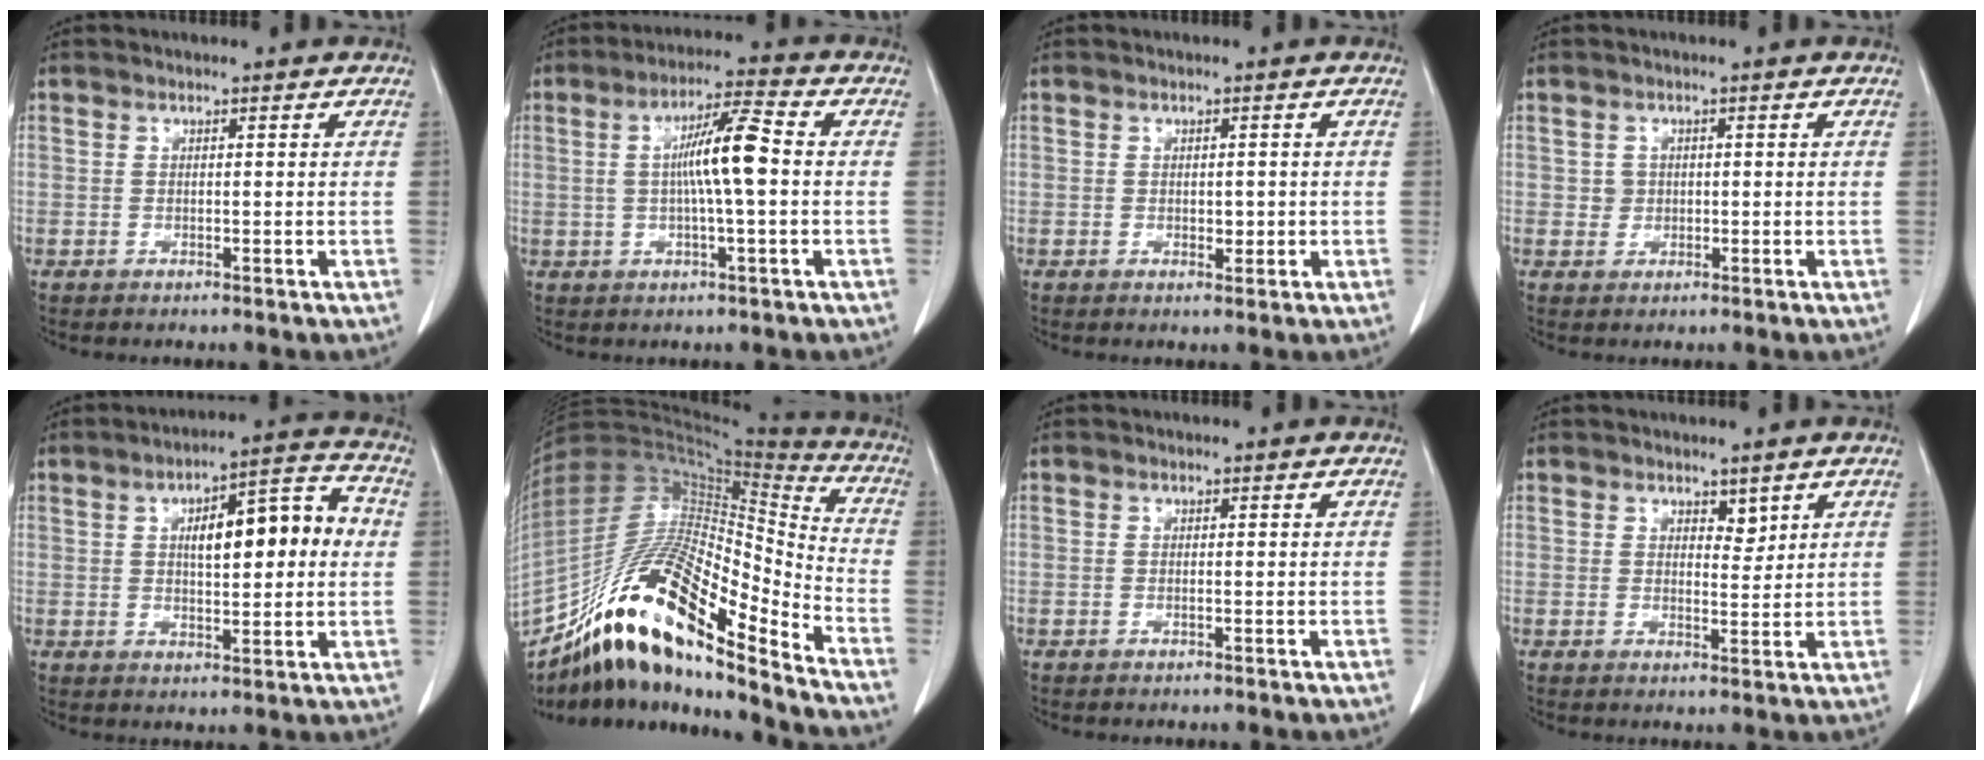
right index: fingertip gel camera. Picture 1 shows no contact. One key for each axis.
{"total": 8.2, "fx": 0.4, "fy": 0.5, "fz": 8.2, "tx": -0.146, "ty": 0.013, "tz": 0.005}
{"total": 1.6, "fx": 0.0, "fy": 1.0, "fz": 1.2, "tx": -0.013, "ty": 0.001, "tz": 0.007}
{"total": 1.6, "fx": 0.3, "fy": 1.5, "fz": 0.2, "tx": 0.002, "ty": 0.005, "tz": 0.009}
{"total": 12.4, "fx": 2.0, "fy": 3.6, "fz": 11.7, "tx": -0.169, "ty": 0.034, "tz": 0.029}
{"total": 24.8, "fx": -16.5, "fy": 4.6, "fz": 17.9, "tx": -0.337, "ty": -0.009, "tz": -0.298}
{"total": 0.0}
{"total": 2.3, "fx": 1.6, "fy": 1.2, "fz": 1.2, "tx": -0.016, "ty": -0.006, "tz": 0.027}